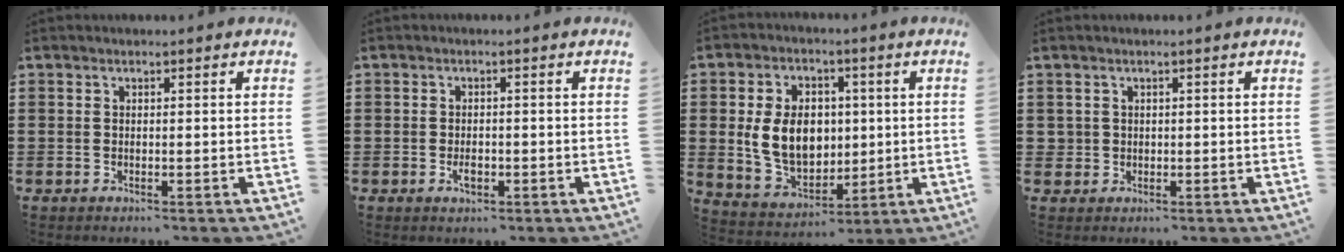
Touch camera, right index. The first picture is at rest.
{"total": 1.8, "force": [-0.7, 1.1, 1.2], "torque": [-0.024, 0.000, -0.011]}
{"total": 9.7, "force": [0.9, 7.2, 6.4], "torque": [-0.141, 0.012, 0.014]}
{"total": 1.2, "force": [0.1, 1.2, 0.1], "torque": [-0.005, 0.007, 0.001]}